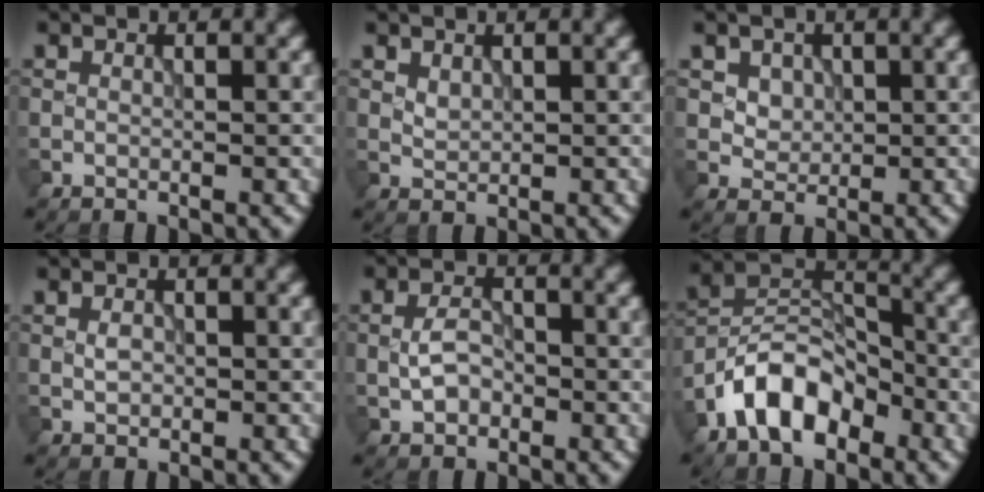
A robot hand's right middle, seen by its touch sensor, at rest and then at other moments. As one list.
[{"total": 1.1, "force": [0.6, 0.7, 0.6], "torque": [-0.014, -0.002, 0.016]}, {"total": 2.8, "force": [1.2, 2.1, 1.3], "torque": [-0.034, -0.007, 0.045]}, {"total": 1.2, "force": [0.0, 0.9, 0.8], "torque": [-0.015, 0.000, 0.000]}, {"total": 2.7, "force": [-0.6, 1.8, 1.9], "torque": [-0.040, 0.002, -0.012]}, {"total": 7.4, "force": [-4.3, 4.1, 4.3], "torque": [-0.070, 0.012, -0.091]}]